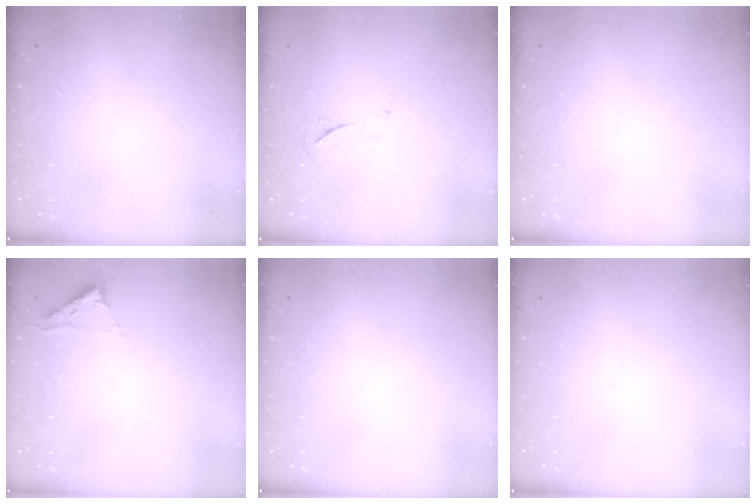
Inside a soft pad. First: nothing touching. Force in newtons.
{"total": 5.6, "press": 5.6, "slide": 0.8}
{"total": 0.0}
{"total": 2.8, "press": 2.8, "slide": 0.3}
{"total": 0.0}
{"total": 0.0}